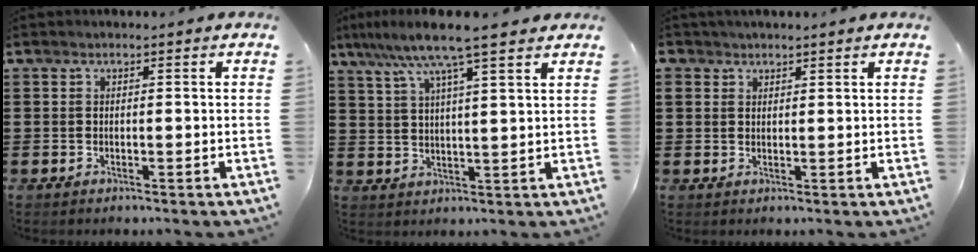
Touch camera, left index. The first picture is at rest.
{"total": 8.7, "force": [6.6, 0.0, 5.6], "torque": [-0.127, -0.017, 0.115]}
{"total": 1.6, "force": [1.4, 0.8, 0.0], "torque": [-0.005, 0.004, 0.027]}